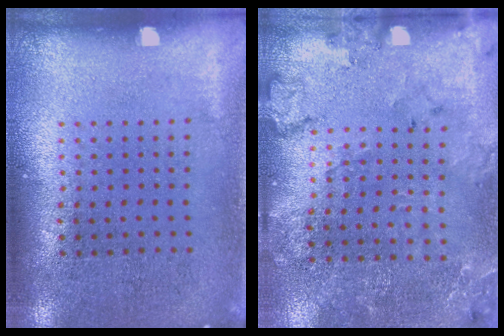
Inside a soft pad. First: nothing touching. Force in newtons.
{"total": 1.8, "press": 1.7, "slide": 0.5}